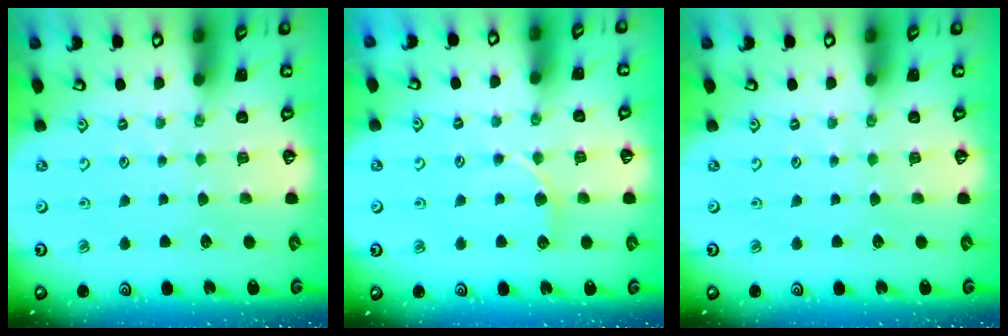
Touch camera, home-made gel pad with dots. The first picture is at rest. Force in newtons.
{"total": 7.0, "press": 7.0, "slide": 0.5}
{"total": 0.0}